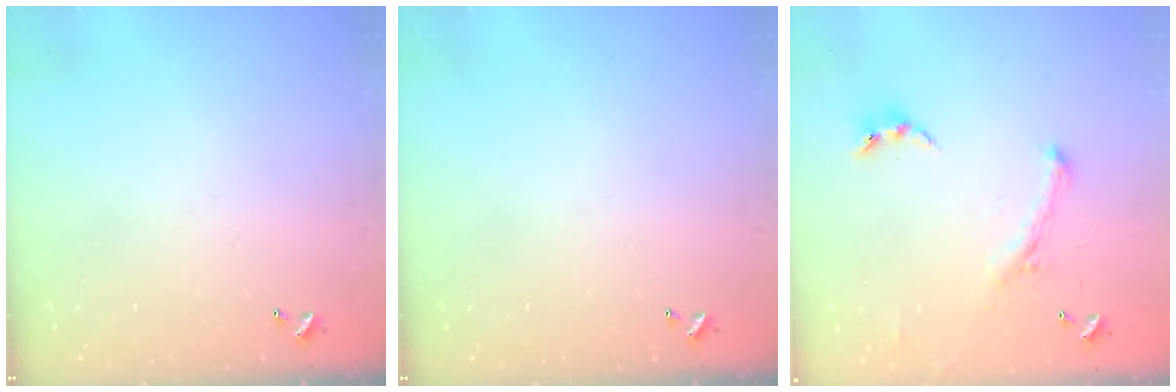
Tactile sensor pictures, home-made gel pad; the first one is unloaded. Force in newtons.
{"total": 0.0}
{"total": 0.6, "press": 0.6, "slide": 0.1}